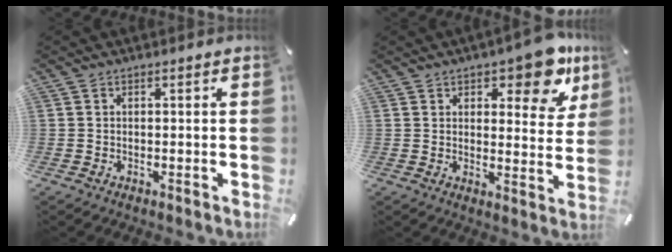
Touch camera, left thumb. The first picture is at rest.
{"total": 12.2, "force": [7.9, 5.1, 7.8], "torque": [-0.085, -0.050, 0.131]}